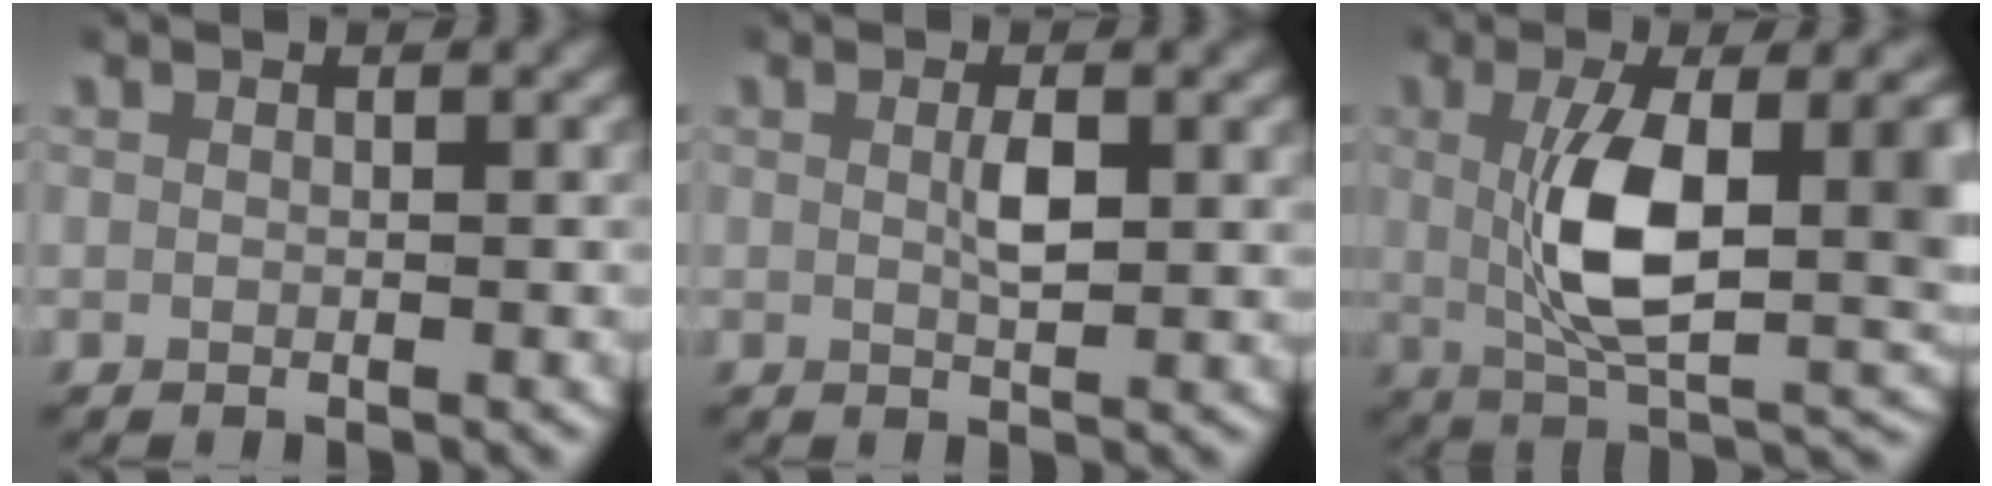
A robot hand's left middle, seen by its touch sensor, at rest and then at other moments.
{"total": 1.9, "force": [0.5, 0.5, 1.8], "torque": [-0.038, -0.007, 0.011]}
{"total": 9.3, "force": [0.3, 3.6, 8.6], "torque": [-0.139, -0.008, 0.010]}